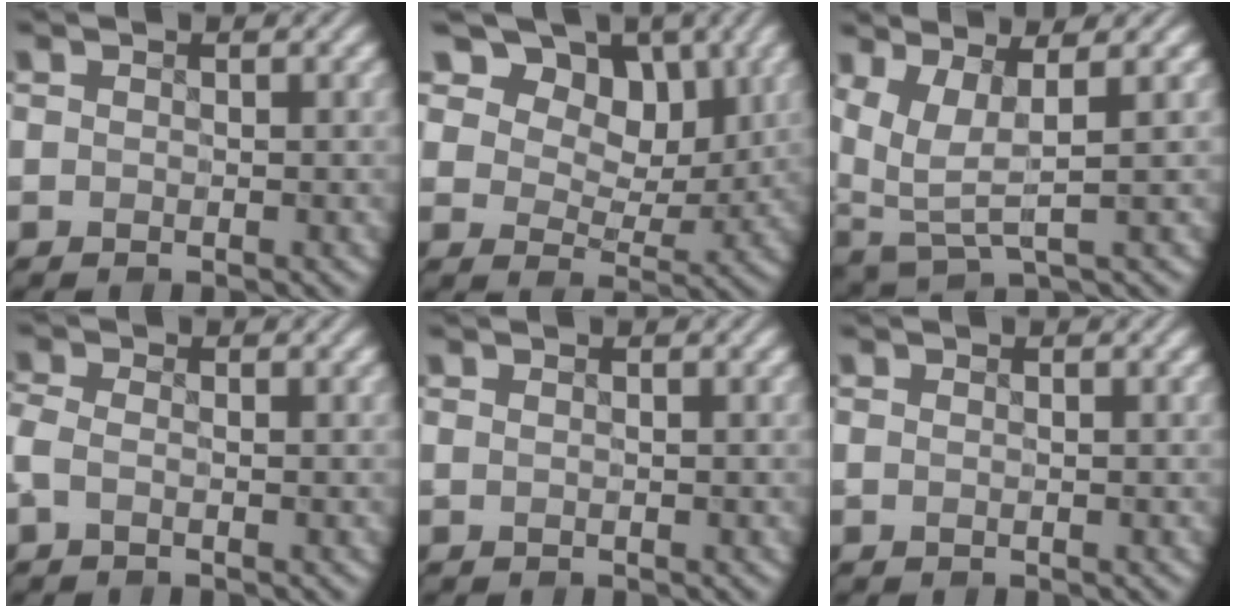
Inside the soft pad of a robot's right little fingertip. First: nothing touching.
{"total": 14.4, "force": [8.6, 9.0, 7.2], "torque": [-0.146, 0.015, 0.149]}
{"total": 5.0, "force": [2.0, 1.2, 4.5], "torque": [-0.105, 0.003, 0.042]}
{"total": 1.5, "force": [-0.7, 0.7, 1.1], "torque": [-0.035, 0.000, -0.024]}
{"total": 0.0}
{"total": 0.0}